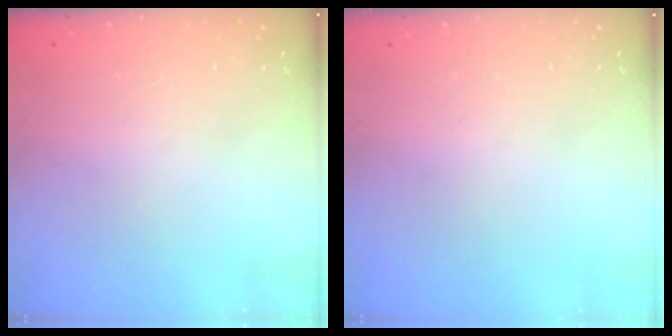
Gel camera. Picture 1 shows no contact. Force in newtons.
{"total": 0.0}